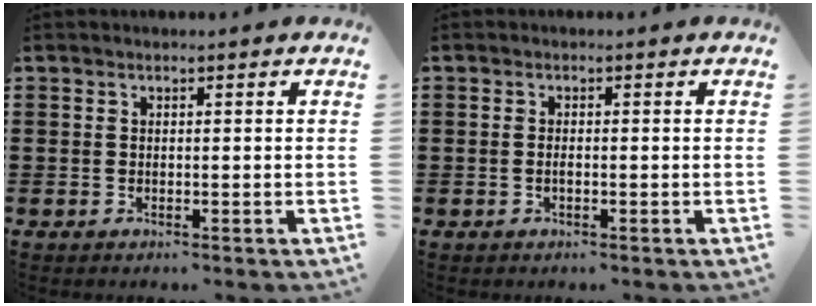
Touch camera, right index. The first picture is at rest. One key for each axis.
{"total": 0.6, "fx": -0.2, "fy": 0.1, "fz": 0.5, "tx": -0.011, "ty": -0.004, "tz": -0.003}